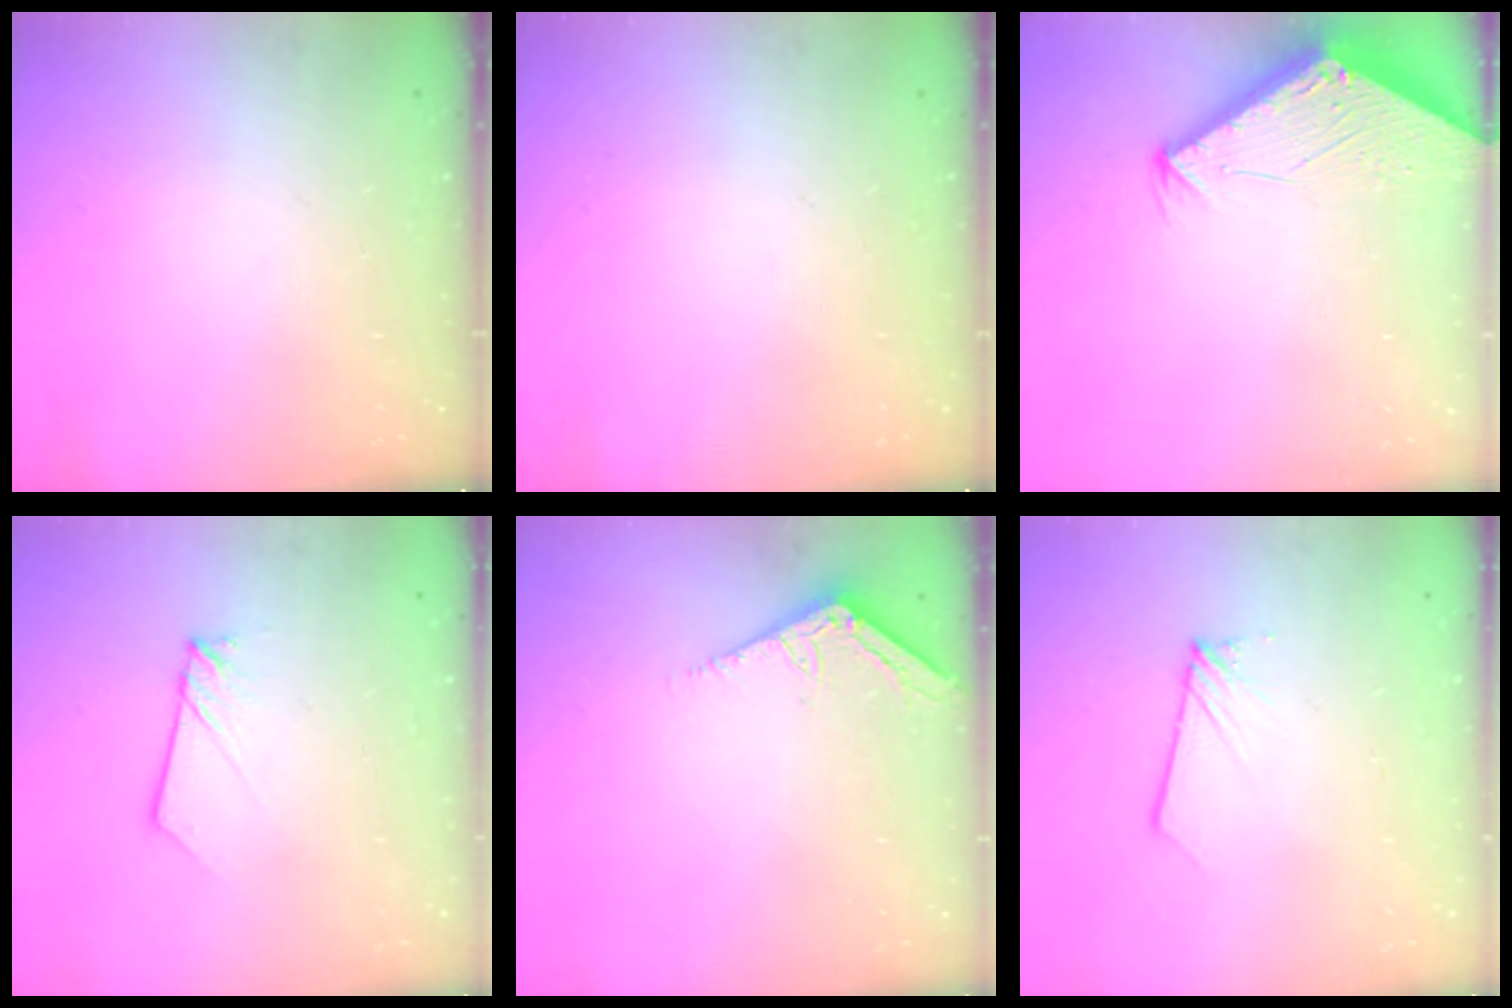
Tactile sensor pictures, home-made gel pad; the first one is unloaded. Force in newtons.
{"total": 0.0}
{"total": 2.8, "press": 2.8, "slide": 0.1}
{"total": 2.0, "press": 2.0, "slide": 0.2}
{"total": 3.6, "press": 3.6, "slide": 0.4}
{"total": 1.7, "press": 1.7, "slide": 0.1}